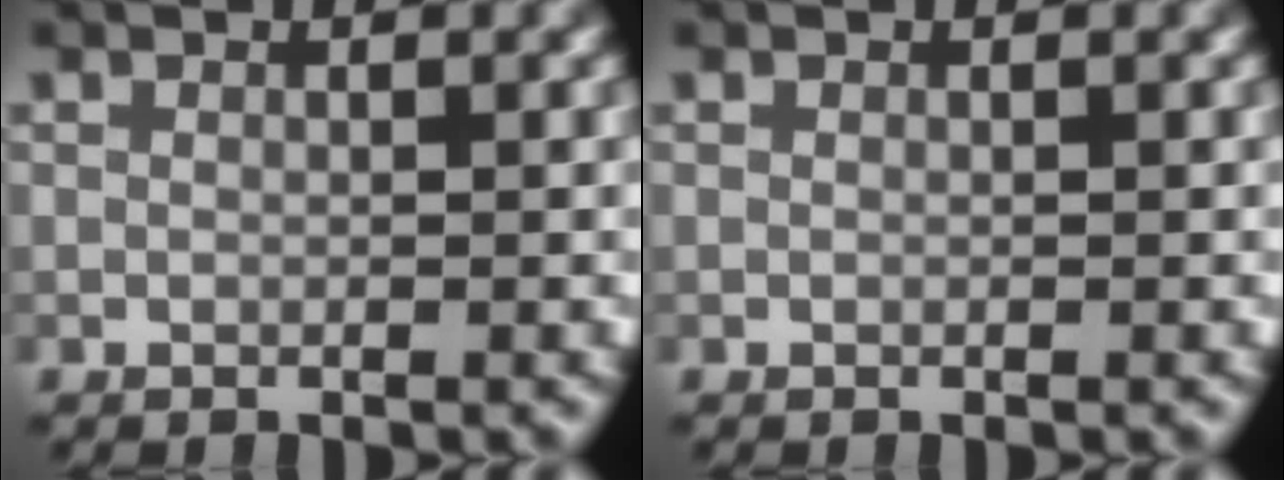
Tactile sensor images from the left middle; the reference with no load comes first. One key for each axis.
{"total": 0.0}